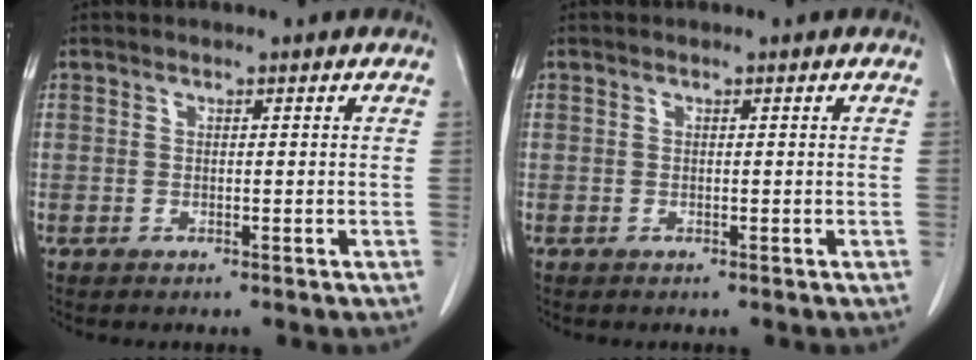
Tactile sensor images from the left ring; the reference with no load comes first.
{"total": 0.0}